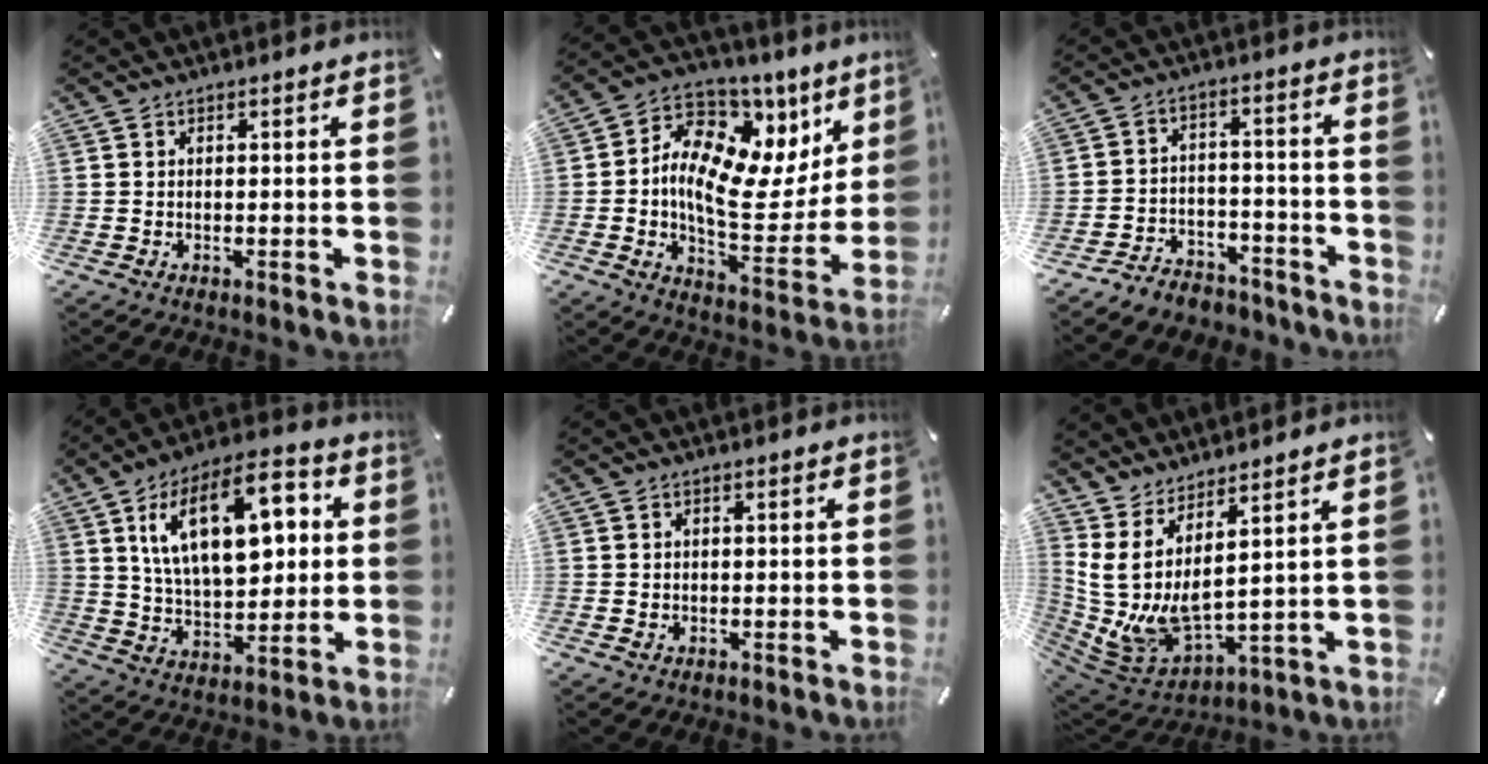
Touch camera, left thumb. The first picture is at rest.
{"total": 14.6, "force": [3.5, 9.4, 10.6], "torque": [-0.172, -0.040, 0.057]}
{"total": 6.6, "force": [-5.2, 3.7, 1.3], "torque": [-0.014, 0.034, -0.098]}
{"total": 20.2, "force": [7.3, 10.7, 15.6], "torque": [-0.269, -0.004, 0.119]}
{"total": 1.0, "force": [0.0, 1.0, 0.3], "torque": [-0.006, 0.006, -0.002]}
{"total": 7.8, "force": [2.4, 3.7, 6.4], "torque": [-0.157, -0.063, 0.049]}